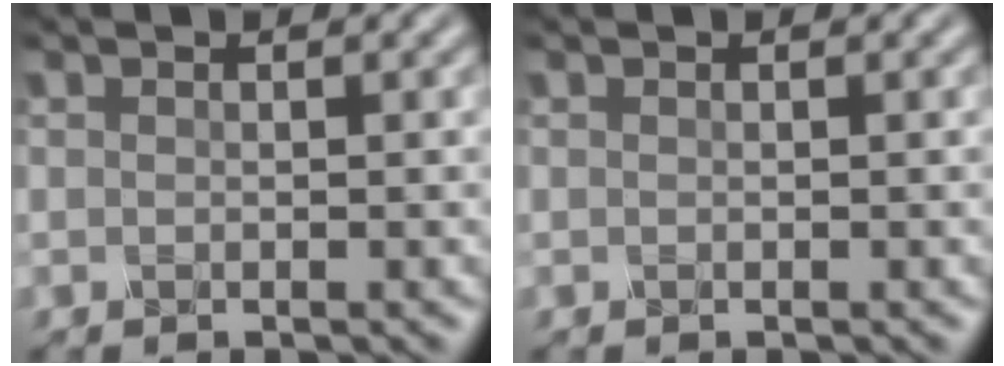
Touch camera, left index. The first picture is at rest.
{"total": 0.0}